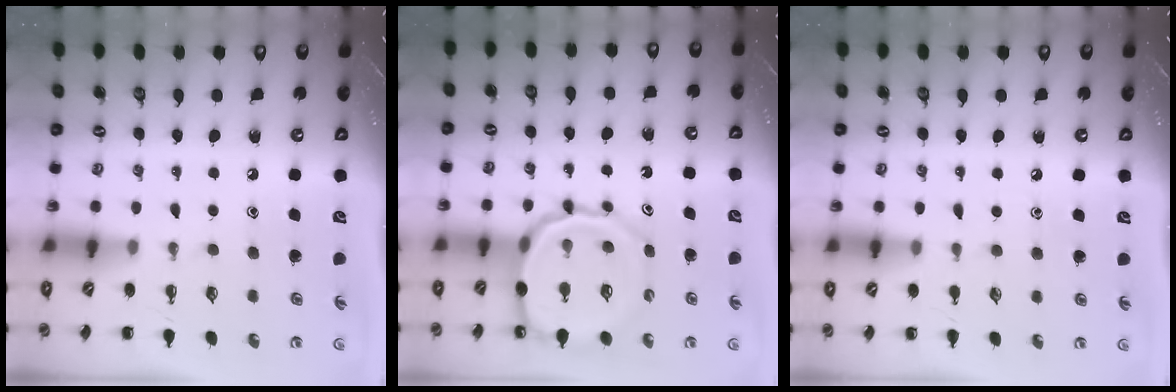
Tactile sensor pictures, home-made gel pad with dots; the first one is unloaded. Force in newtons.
{"total": 14.6, "press": 14.4, "slide": 2.3}
{"total": 4.7, "press": 4.4, "slide": 1.7}